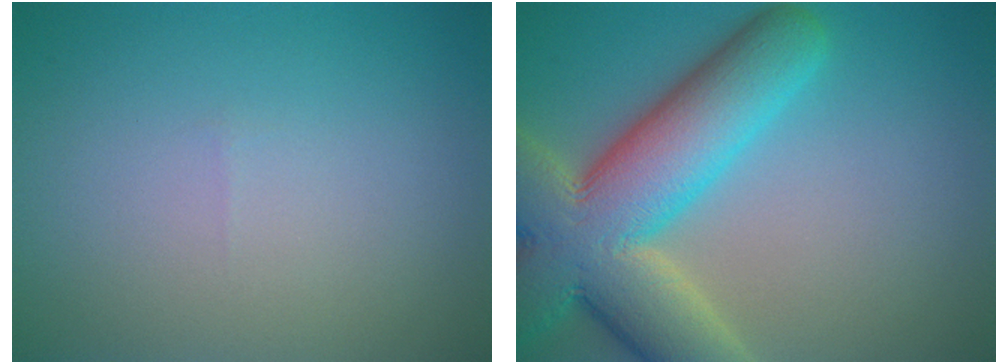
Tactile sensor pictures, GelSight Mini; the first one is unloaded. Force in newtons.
{"total": 12.5, "press": 12.4, "slide": 1.0}